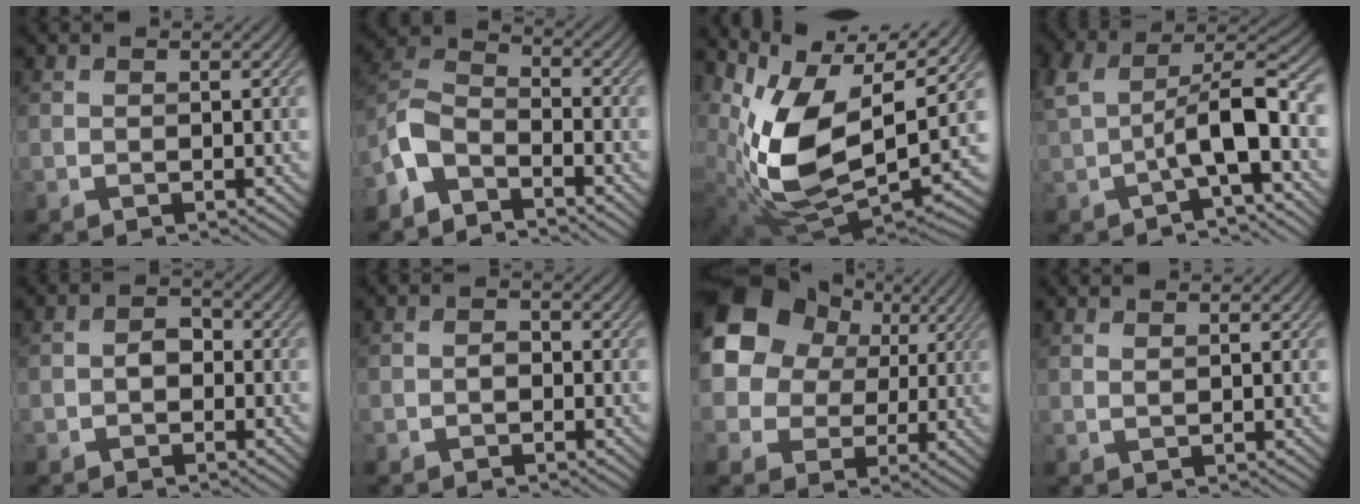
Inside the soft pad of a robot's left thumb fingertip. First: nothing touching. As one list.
[{"total": 6.0, "force": [-4.5, 2.4, 3.2], "torque": [-0.071, 0.002, -0.110]}, {"total": 13.9, "force": [4.0, 7.5, 11.0], "torque": [-0.236, -0.014, 0.084]}, {"total": 8.2, "force": [-0.8, 3.3, 7.5], "torque": [-0.139, 0.014, -0.019]}, {"total": 1.7, "force": [-0.6, 1.3, 1.0], "torque": [-0.014, 0.009, -0.017]}, {"total": 0.8, "force": [-0.4, 0.5, 0.4], "torque": [-0.006, 0.006, -0.012]}, {"total": 15.5, "force": [5.3, 13.1, 6.5], "torque": [-0.194, 0.039, 0.079]}, {"total": 0.9, "force": [0.8, -0.2, 0.2], "torque": [-0.006, 0.005, 0.015]}]